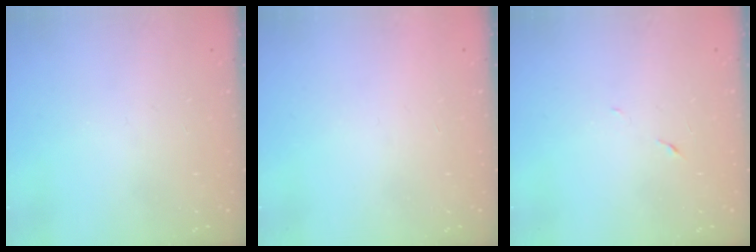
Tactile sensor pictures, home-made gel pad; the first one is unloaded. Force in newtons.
{"total": 1.5, "press": 1.5, "slide": 0.1}
{"total": 5.0, "press": 4.8, "slide": 1.4}